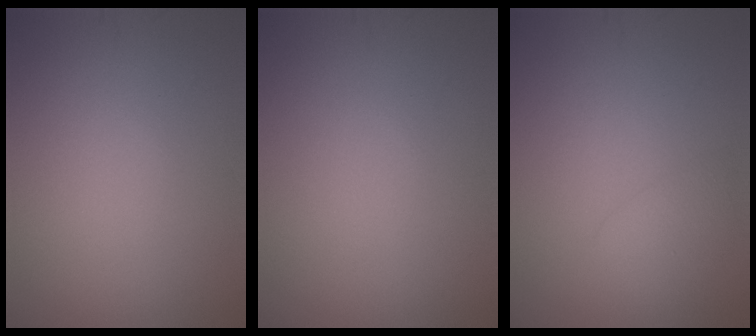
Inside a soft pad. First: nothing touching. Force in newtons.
{"total": 0.0}
{"total": 1.8, "press": 1.8, "slide": 0.1}